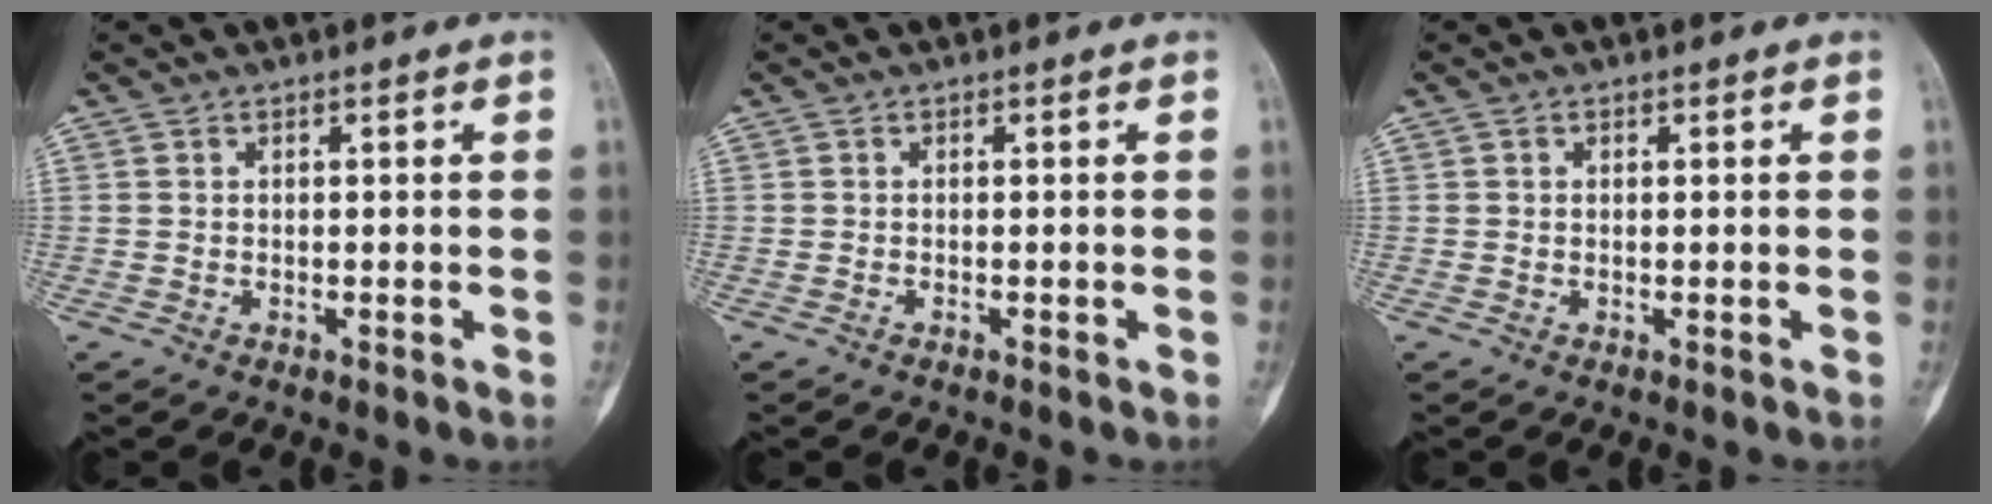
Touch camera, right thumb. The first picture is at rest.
{"total": 0.0}
{"total": 0.0}